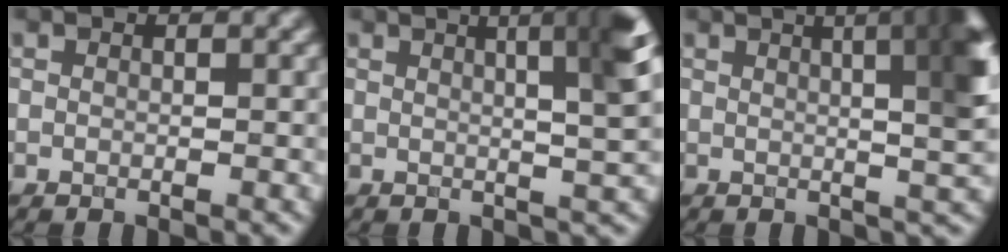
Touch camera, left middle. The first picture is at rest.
{"total": 7.7, "force": [2.4, 2.0, 7.0], "torque": [-0.049, 0.026, 0.022]}
{"total": 10.9, "force": [2.9, 4.3, 9.6], "torque": [-0.053, 0.046, 0.012]}